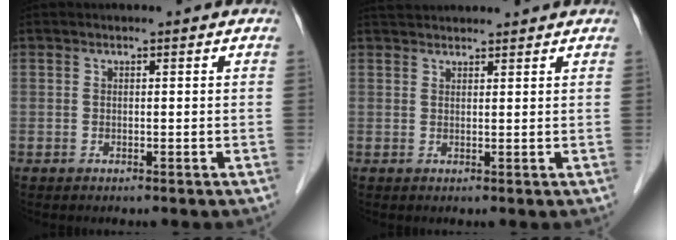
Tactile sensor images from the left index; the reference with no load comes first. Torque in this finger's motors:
{"motor_torque": [0.02, -0.68, 0.18, 0.06]}